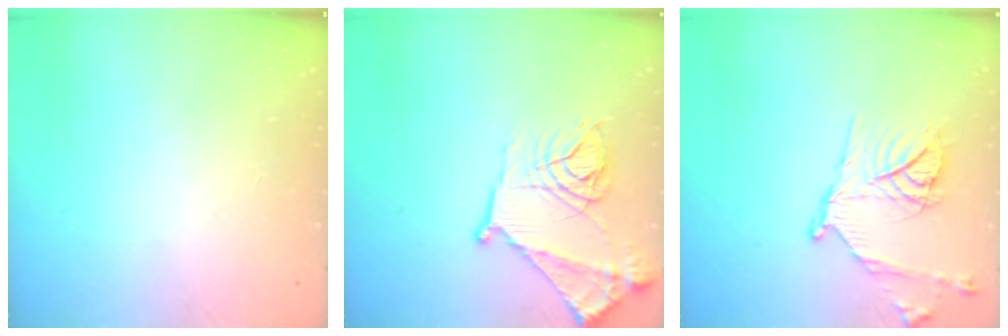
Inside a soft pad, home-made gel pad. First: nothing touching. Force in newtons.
{"total": 16.5, "press": 16.5, "slide": 1.3}
{"total": 18.1, "press": 18.0, "slide": 1.7}